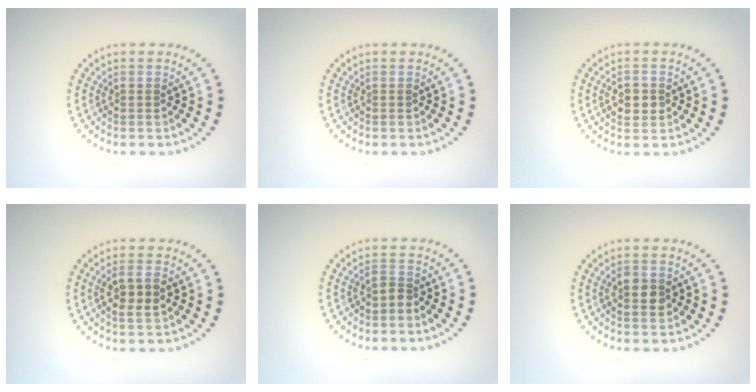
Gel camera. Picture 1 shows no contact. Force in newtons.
{"total": 0.0}
{"total": 2.6, "press": 2.6, "slide": 0.2}
{"total": 2.9, "press": 2.8, "slide": 0.7}
{"total": 1.4, "press": 1.0, "slide": 1.0}
{"total": 2.0, "press": 2.0, "slide": 0.1}